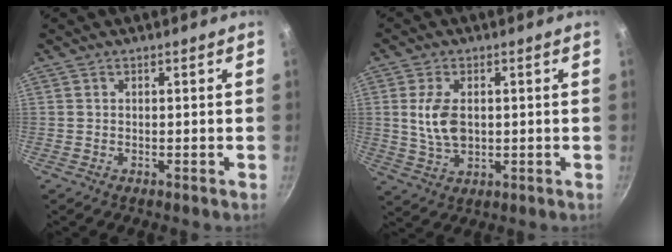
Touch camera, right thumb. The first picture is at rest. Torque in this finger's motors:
{"motor_torque": [-0.85, 0.70, 0.40, 0.84, 0.05]}